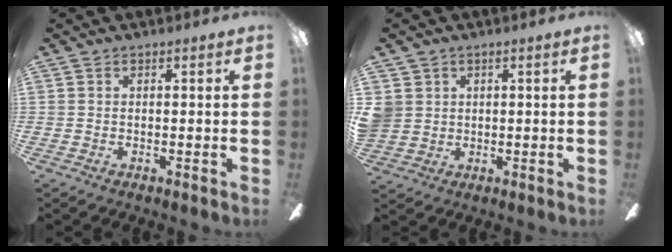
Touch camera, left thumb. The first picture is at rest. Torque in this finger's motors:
{"motor_torque": [0.68, 0.79, 0.48, -0.56, 0.01]}